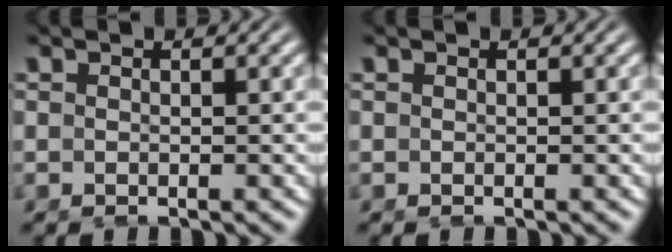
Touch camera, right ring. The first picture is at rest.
{"total": 0.0}